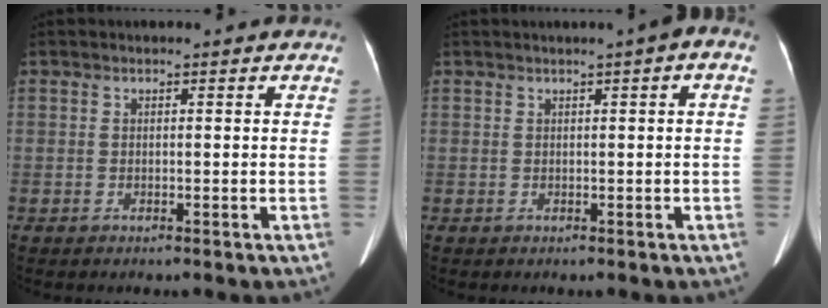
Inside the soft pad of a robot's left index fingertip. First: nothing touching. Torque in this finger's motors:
{"motor_torque": [0.17, -0.57, 0.02, 0.02]}